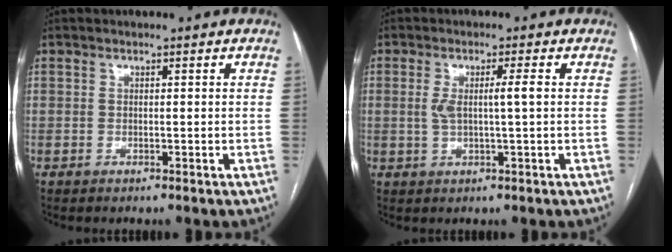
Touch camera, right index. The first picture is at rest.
{"total": 3.8, "force": [0.3, -0.1, 3.8], "torque": [-0.073, 0.004, 0.009]}